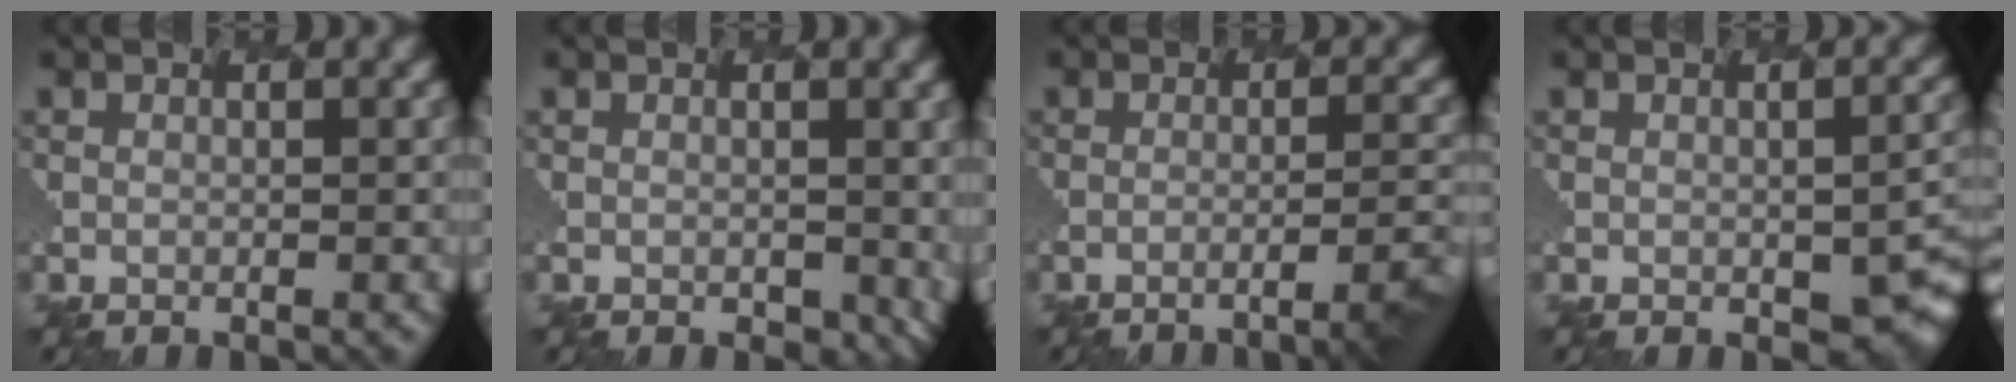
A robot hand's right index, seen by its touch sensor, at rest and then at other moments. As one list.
[{"total": 2.9, "force": [-0.5, 1.9, 2.1], "torque": [-0.029, -0.013, 0.007]}, {"total": 5.0, "force": [-3.1, 1.1, 3.8], "torque": [-0.045, 0.005, -0.036]}, {"total": 6.5, "force": [-1.9, 3.1, 5.5], "torque": [-0.072, -0.013, -0.011]}]